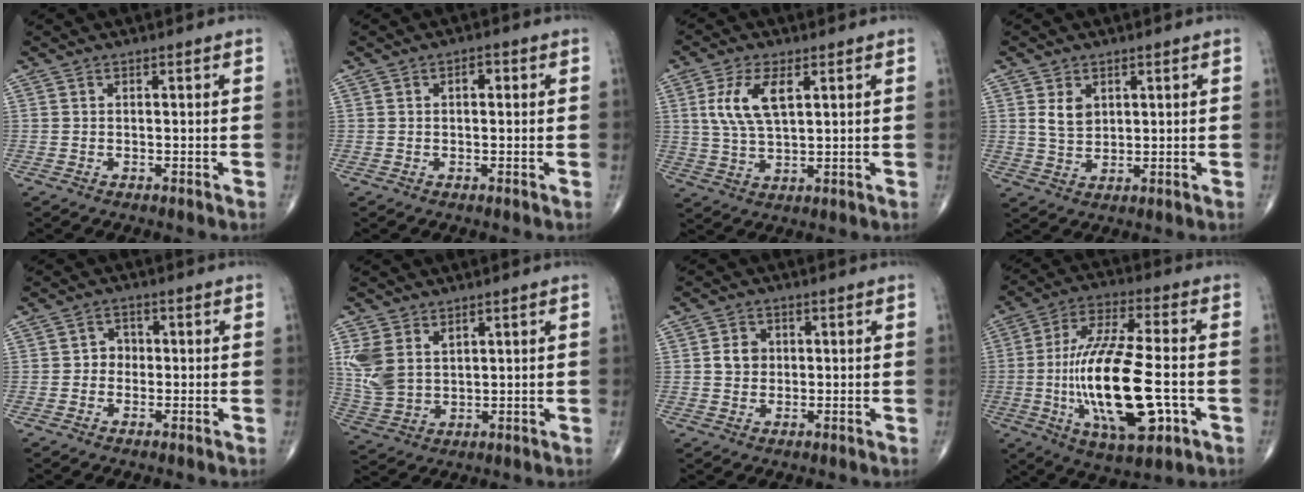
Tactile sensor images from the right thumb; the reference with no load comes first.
{"total": 1.8, "force": [0.4, 1.1, 1.4], "torque": [-0.016, 0.007, 0.002]}
{"total": 8.6, "force": [2.8, 3.8, 7.2], "torque": [-0.147, -0.005, 0.057]}
{"total": 4.3, "force": [1.6, 3.0, 2.6], "torque": [-0.035, -0.013, 0.036]}
{"total": 2.6, "force": [-0.3, 2.4, 1.1], "torque": [0.005, 0.010, -0.013]}
{"total": 8.1, "force": [3.3, 5.2, 5.2], "torque": [-0.110, -0.010, 0.081]}
{"total": 3.7, "force": [0.5, 3.2, 1.8], "torque": [-0.014, 0.003, 0.006]}
{"total": 22.1, "force": [-4.0, 7.8, 20.3], "torque": [-0.390, 0.014, -0.057]}